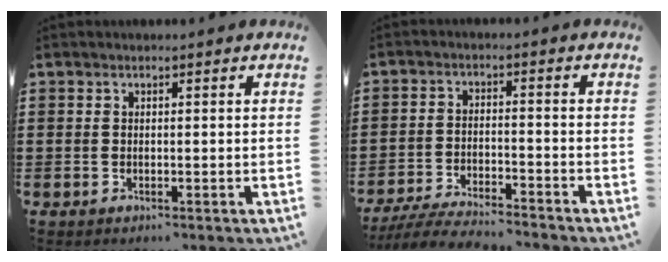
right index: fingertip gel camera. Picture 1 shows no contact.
{"total": 5.3, "force": [-5.0, 0.1, 1.5], "torque": [-0.038, -0.008, -0.102]}